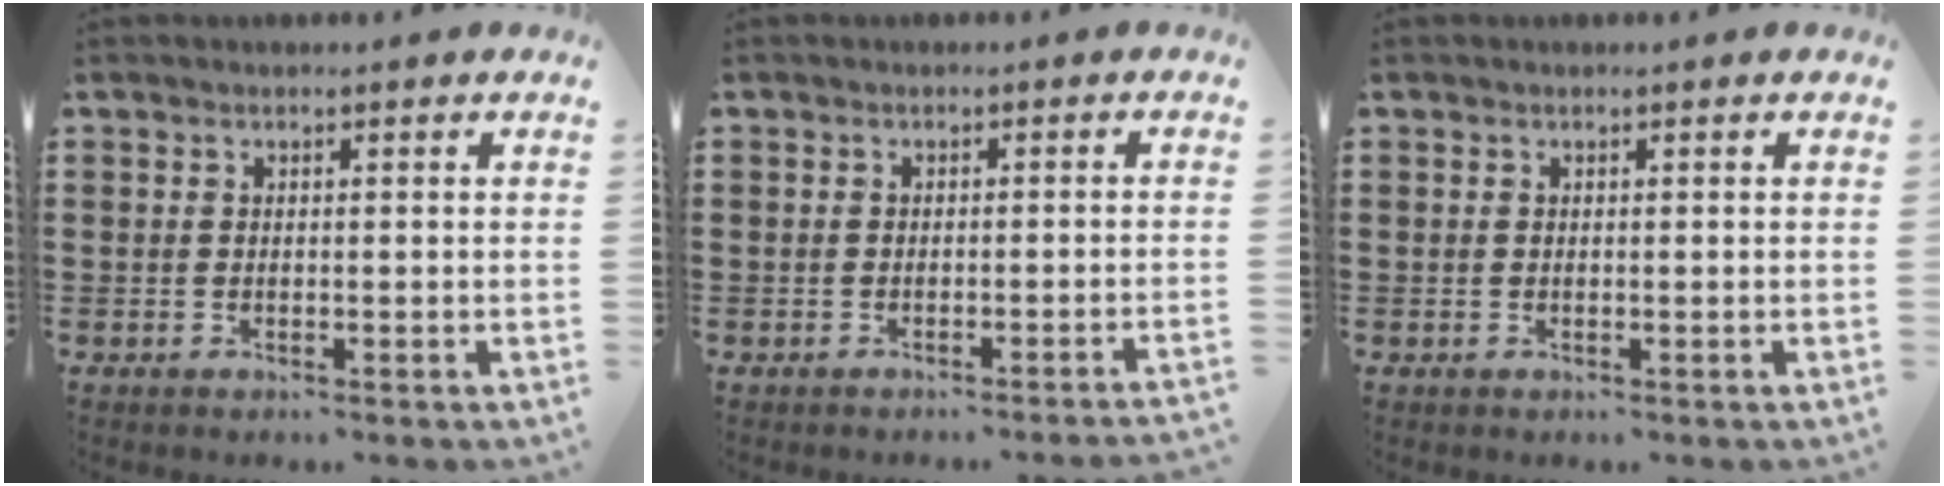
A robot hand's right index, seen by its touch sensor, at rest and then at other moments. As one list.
[{"total": 1.4, "force": [-1.2, -0.3, 0.6], "torque": [-0.011, 0.000, -0.023]}, {"total": 0.0}]